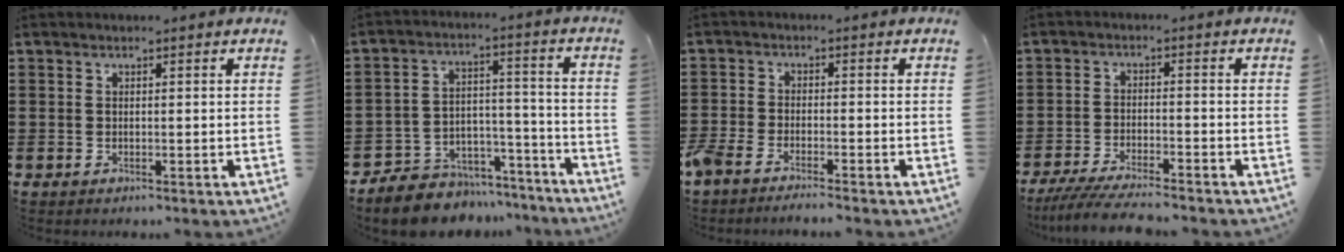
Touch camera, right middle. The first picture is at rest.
{"total": 7.4, "force": [-7.0, 2.5, 0.4], "torque": [-0.007, 0.025, -0.135]}
{"total": 3.1, "force": [-2.9, 0.5, 1.0], "torque": [-0.041, -0.005, -0.066]}
{"total": 5.1, "force": [-4.7, 0.2, 1.9], "torque": [-0.044, -0.013, -0.093]}